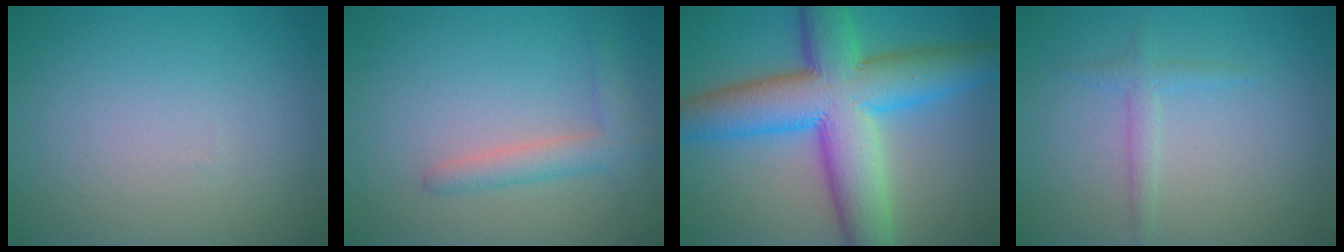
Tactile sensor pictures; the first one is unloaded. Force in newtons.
{"total": 2.6, "press": 2.6, "slide": 0.2}
{"total": 12.4, "press": 12.4, "slide": 0.0}
{"total": 1.5, "press": 1.5, "slide": 0.0}